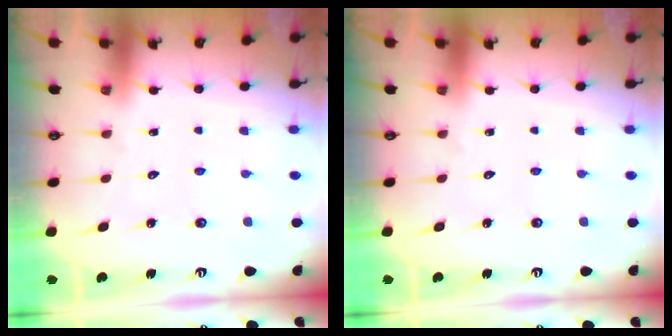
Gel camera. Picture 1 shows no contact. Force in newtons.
{"total": 0.0}